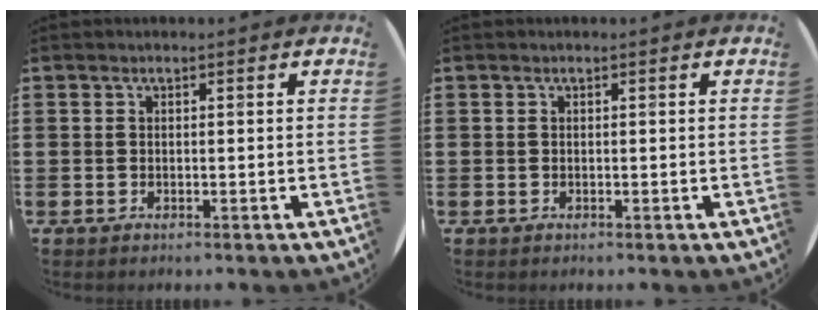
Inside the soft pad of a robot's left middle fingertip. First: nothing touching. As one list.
[{"total": 0.0}]